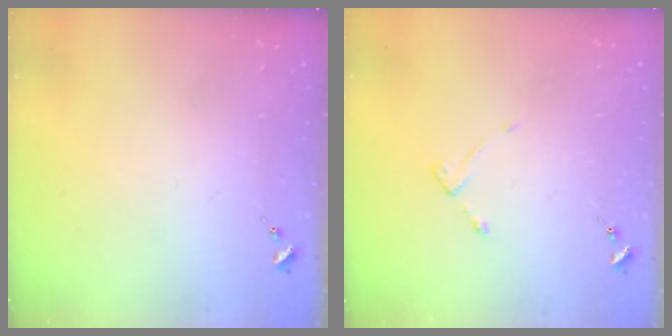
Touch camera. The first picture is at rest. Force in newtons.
{"total": 2.6, "press": 2.6, "slide": 0.5}